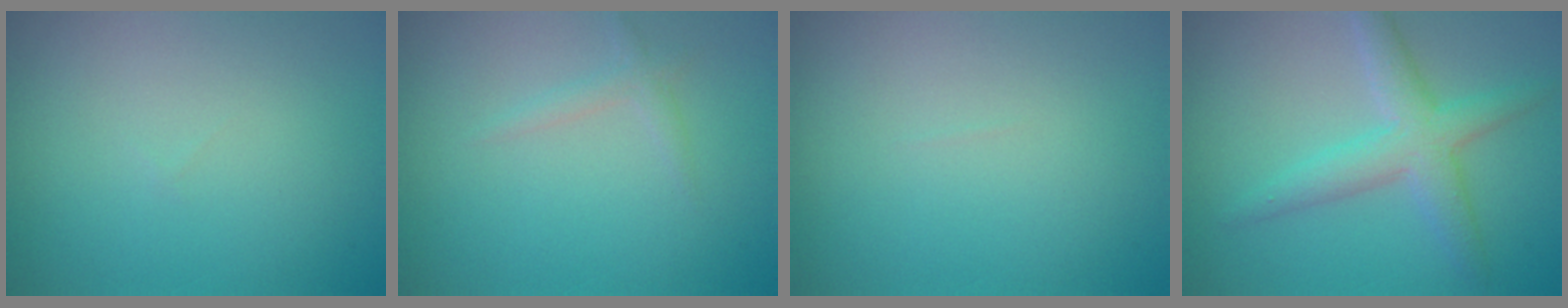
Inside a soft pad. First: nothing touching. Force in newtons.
{"total": 1.1, "press": 1.1, "slide": 0.0}
{"total": 0.0}
{"total": 4.1, "press": 4.1, "slide": 0.4}